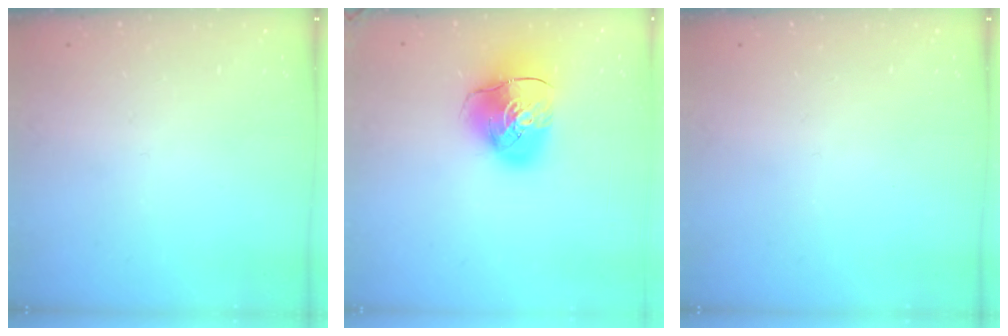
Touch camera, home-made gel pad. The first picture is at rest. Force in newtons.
{"total": 12.1, "press": 11.9, "slide": 1.9}
{"total": 0.0}